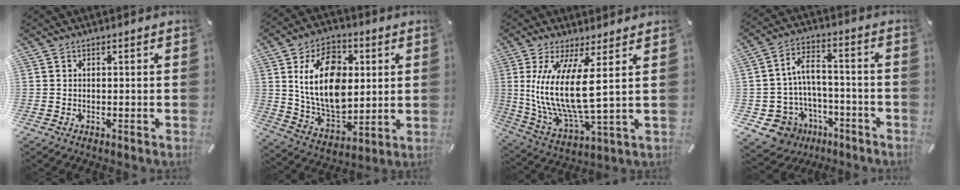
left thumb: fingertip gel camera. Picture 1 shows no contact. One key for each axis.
{"total": 18.0, "fx": 3.4, "fy": 12.4, "fz": 12.6, "tx": -0.247, "ty": -0.005, "tz": 0.057}
{"total": 15.7, "fx": 3.0, "fy": 4.4, "fz": 14.7, "tx": -0.332, "ty": -0.025, "tz": 0.045}
{"total": 8.9, "fx": -2.8, "fy": 7.8, "fz": 3.4, "tx": -0.082, "ty": 0.014, "tz": -0.045}